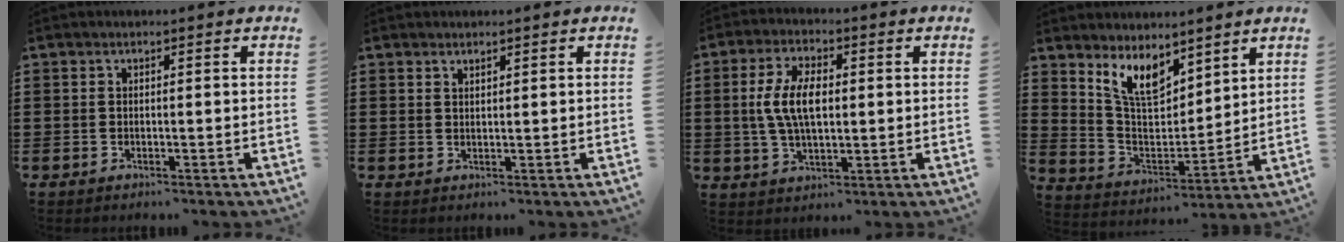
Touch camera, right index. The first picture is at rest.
{"total": 1.0, "force": [1.0, 0.3, 0.2], "torque": [-0.004, 0.001, 0.019]}
{"total": 7.8, "force": [0.5, 3.7, 6.8], "torque": [-0.145, 0.009, 0.004]}
{"total": 8.2, "force": [6.3, 3.4, 4.1], "torque": [-0.104, -0.022, 0.118]}